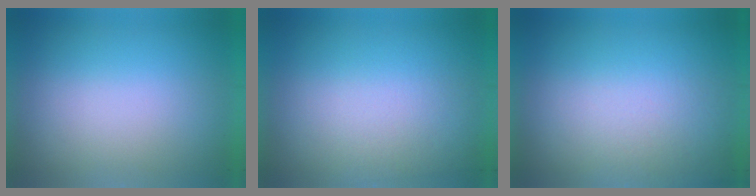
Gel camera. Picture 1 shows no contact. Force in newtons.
{"total": 2.1}
{"total": 2.7}